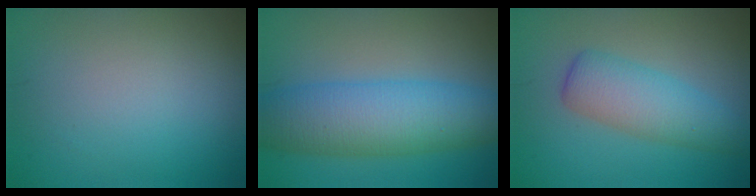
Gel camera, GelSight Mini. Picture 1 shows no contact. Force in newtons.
{"total": 8.1, "press": 8.1, "slide": 0.2}
{"total": 4.5, "press": 4.5, "slide": 0.1}